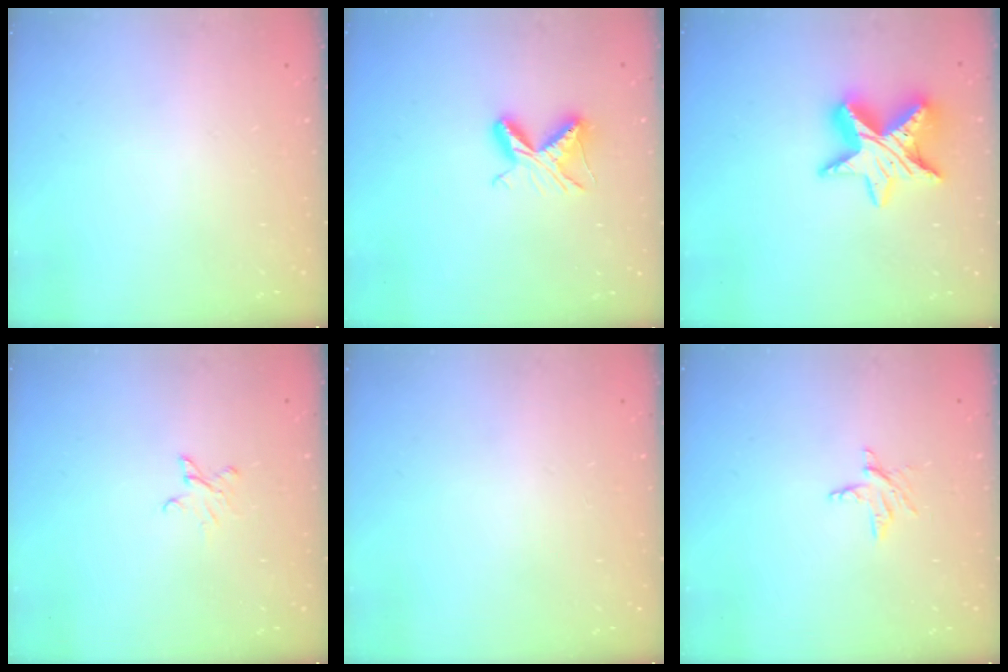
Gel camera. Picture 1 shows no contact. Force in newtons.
{"total": 6.7, "press": 6.7, "slide": 0.8}
{"total": 13.7, "press": 13.7, "slide": 0.9}
{"total": 2.8, "press": 2.8, "slide": 0.3}
{"total": 0.0}
{"total": 3.5, "press": 3.5, "slide": 0.4}